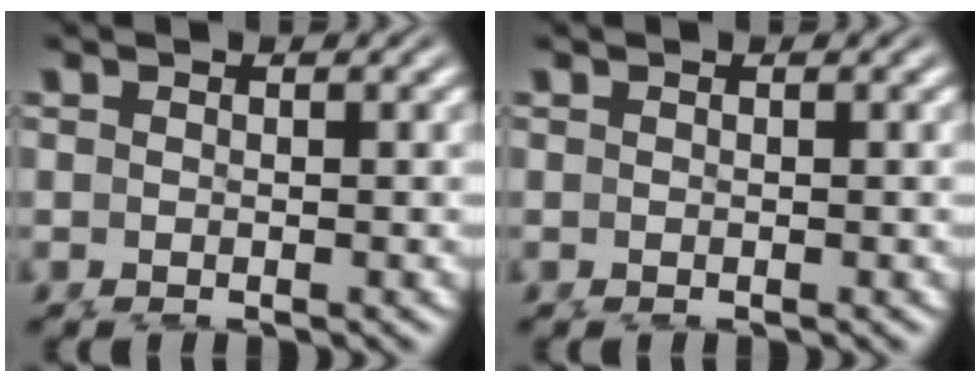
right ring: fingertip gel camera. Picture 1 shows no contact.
{"total": 0.0}